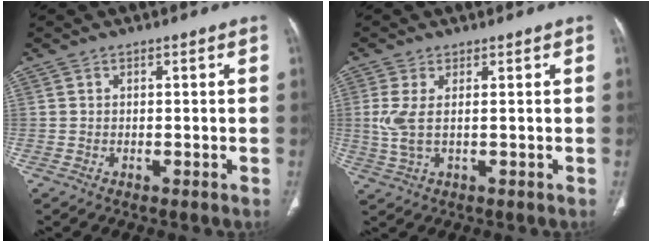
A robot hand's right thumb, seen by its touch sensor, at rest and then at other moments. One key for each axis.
{"total": 4.4, "fx": 0.5, "fy": 1.4, "fz": 4.1, "tx": -0.117, "ty": -0.005, "tz": 0.013}